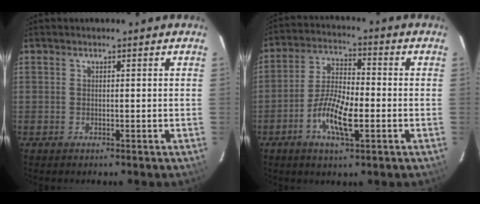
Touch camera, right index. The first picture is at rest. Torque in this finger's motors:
{"motor_torque": [0.46, -0.24, 0.39, 0.12]}